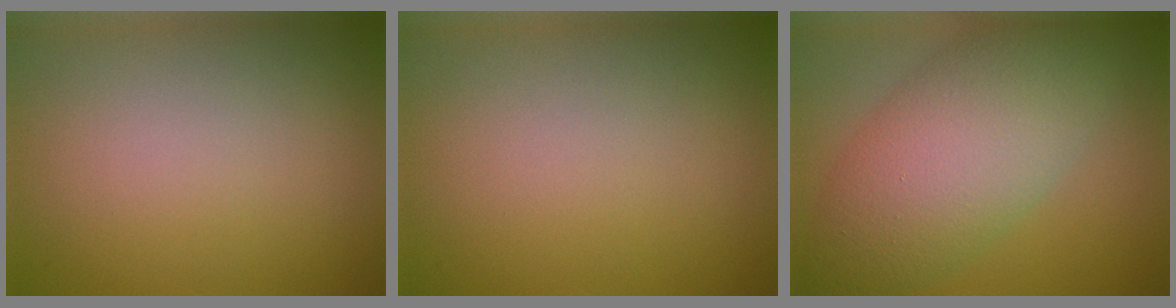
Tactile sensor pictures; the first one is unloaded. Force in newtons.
{"total": 0.0}
{"total": 9.1, "press": 9.1, "slide": 0.6}